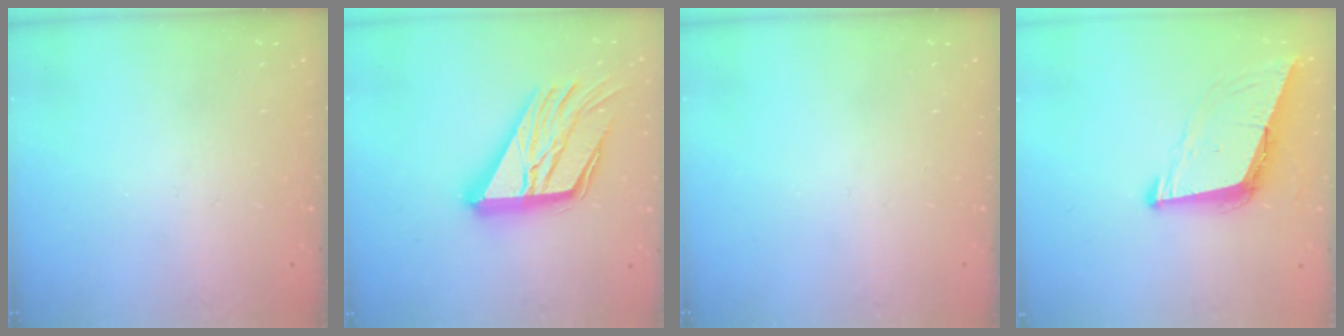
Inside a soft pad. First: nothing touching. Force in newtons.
{"total": 23.5, "press": 23.3, "slide": 2.3}
{"total": 0.0}
{"total": 8.8, "press": 8.1, "slide": 3.6}